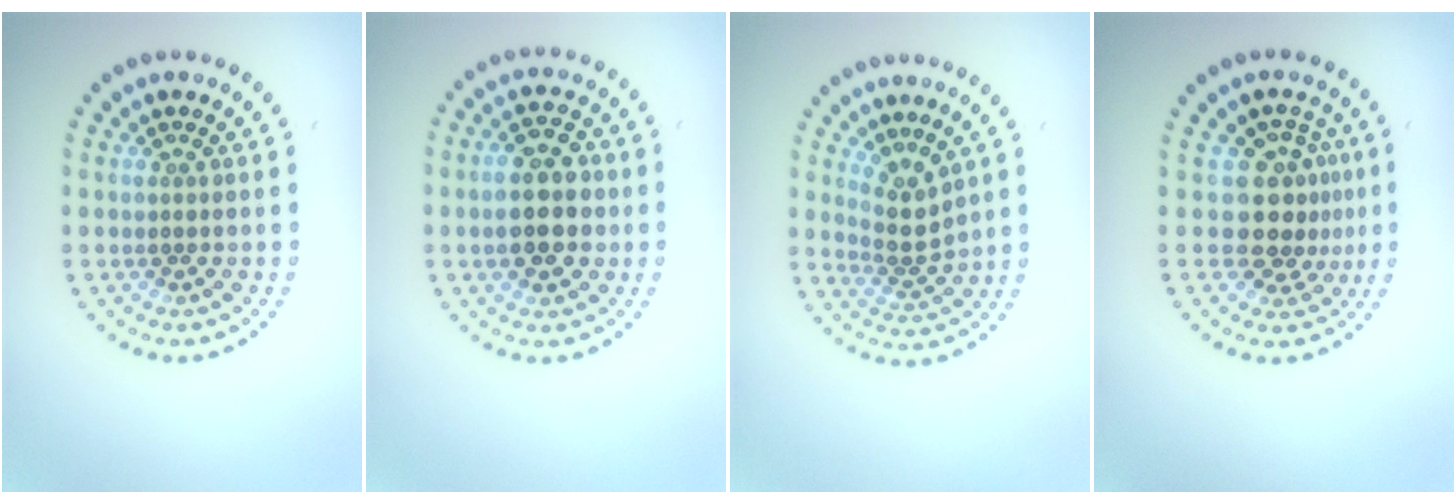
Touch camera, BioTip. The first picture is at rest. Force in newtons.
{"total": 5.5, "press": 5.4, "slide": 0.3}
{"total": 2.6, "press": 1.8, "slide": 1.9}
{"total": 3.9, "press": 3.1, "slide": 2.4}